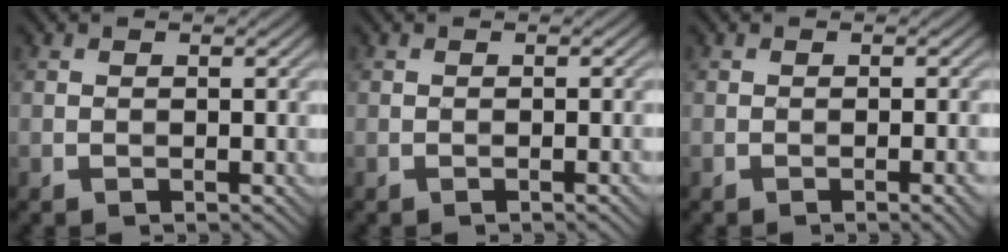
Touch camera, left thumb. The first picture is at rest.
{"total": 0.8, "force": [-0.3, 0.0, 0.7], "torque": [-0.011, 0.002, -0.007]}
{"total": 2.3, "force": [-0.8, 0.4, 2.1], "torque": [-0.029, 0.003, -0.015]}